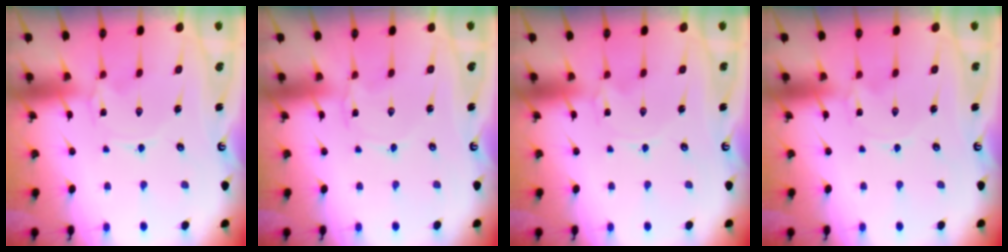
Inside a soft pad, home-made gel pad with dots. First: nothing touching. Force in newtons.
{"total": 2.4, "press": 2.4, "slide": 0.3}
{"total": 0.0}
{"total": 0.0}